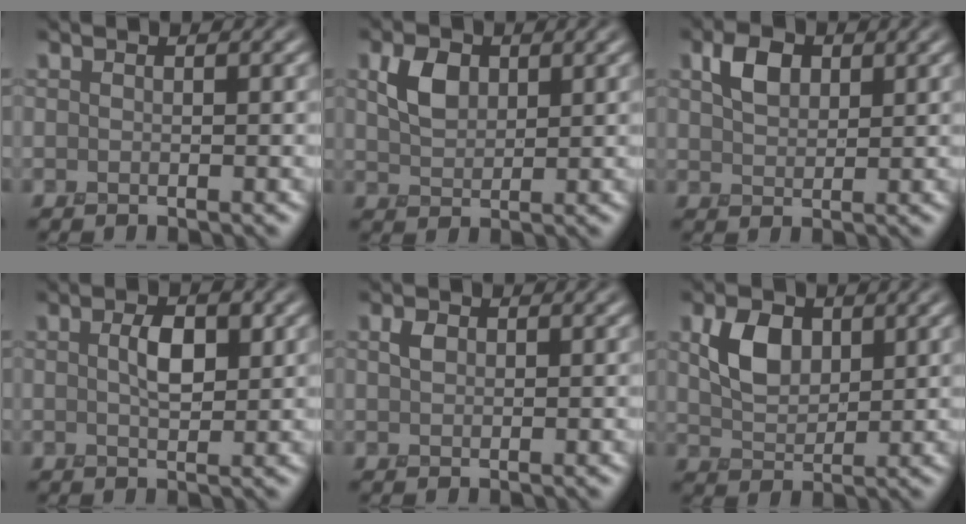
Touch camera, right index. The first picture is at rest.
{"total": 2.9, "force": [1.0, 1.9, 1.9], "torque": [-0.042, 0.002, 0.019]}
{"total": 2.8, "force": [1.2, 1.8, 1.7], "torque": [-0.041, 0.003, 0.020]}
{"total": 2.9, "force": [0.6, 1.4, 2.5], "torque": [-0.052, -0.001, 0.013]}
{"total": 1.0, "force": [0.2, 0.7, 0.6], "torque": [-0.014, 0.003, 0.004]}
{"total": 3.9, "force": [1.2, 2.6, 2.7], "torque": [-0.060, 0.001, 0.022]}